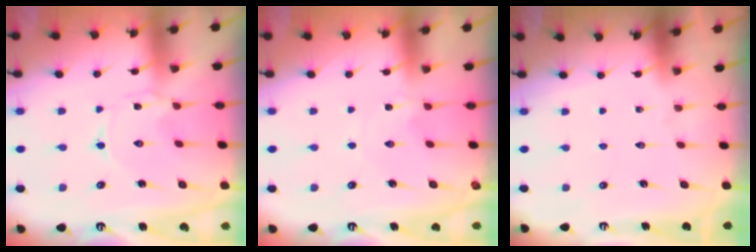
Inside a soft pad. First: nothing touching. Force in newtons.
{"total": 0.0}
{"total": 0.0}